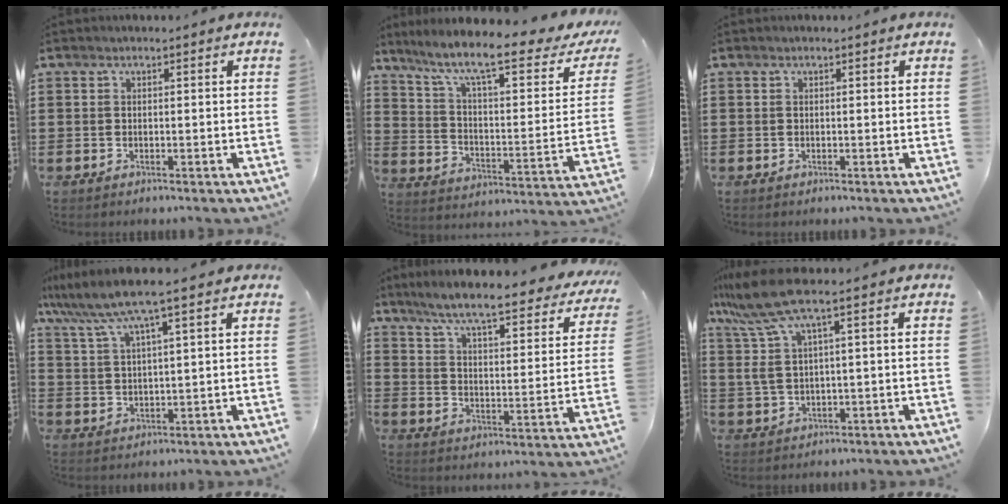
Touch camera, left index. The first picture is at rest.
{"total": 10.9, "force": [8.1, 1.0, 7.2], "torque": [-0.152, -0.059, 0.127]}
{"total": 0.0}
{"total": 6.2, "force": [4.5, 0.0, 4.3], "torque": [-0.098, -0.016, 0.074]}
{"total": 7.1, "force": [6.1, -0.6, 3.6], "torque": [-0.095, -0.047, 0.095]}
{"total": 8.4, "force": [3.8, 1.0, 7.4], "torque": [-0.182, -0.024, 0.059]}